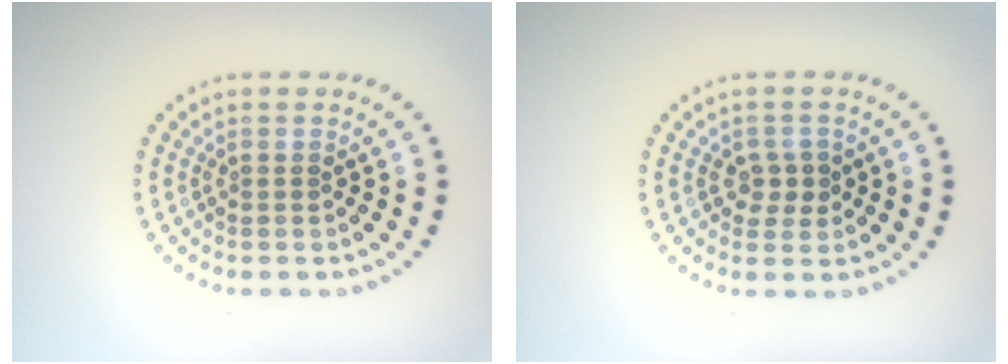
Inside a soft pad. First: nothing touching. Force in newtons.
{"total": 1.9, "press": 1.8, "slide": 0.6}